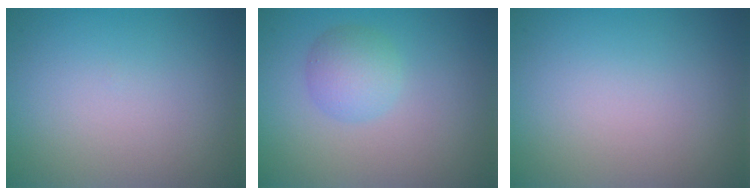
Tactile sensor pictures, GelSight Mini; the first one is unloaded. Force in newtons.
{"total": 2.8, "press": 2.8, "slide": 0.1}
{"total": 0.0}